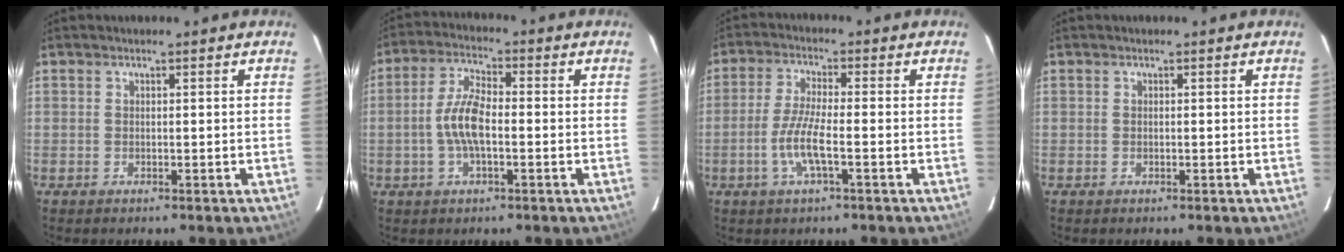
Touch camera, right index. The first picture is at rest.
{"total": 7.7, "force": [-1.4, 2.8, 7.0], "torque": [-0.144, 0.010, -0.028]}
{"total": 6.5, "force": [-2.3, 0.7, 6.1], "torque": [-0.127, -0.006, -0.045]}
{"total": 0.0}